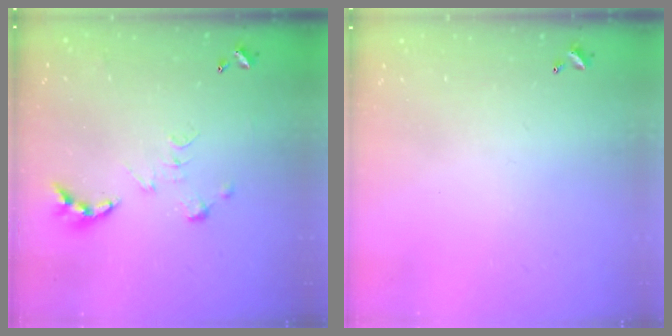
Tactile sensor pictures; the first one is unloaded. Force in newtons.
{"total": 0.0}